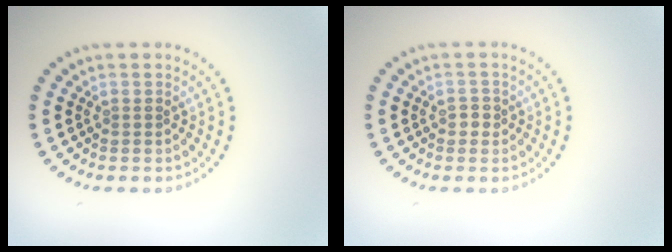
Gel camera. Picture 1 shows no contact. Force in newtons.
{"total": 1.1, "press": 1.0, "slide": 0.4}